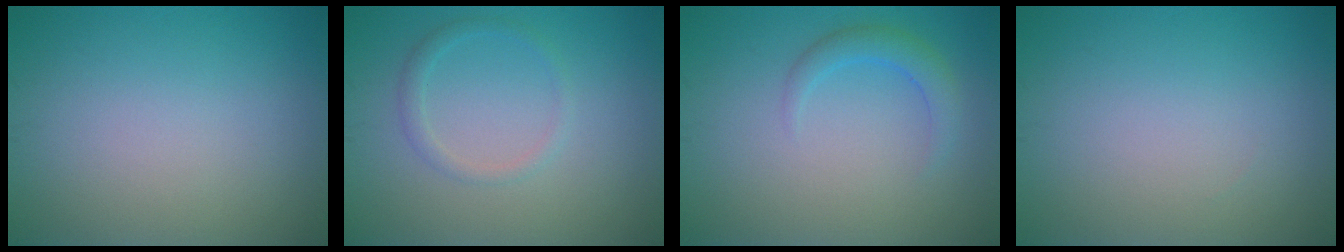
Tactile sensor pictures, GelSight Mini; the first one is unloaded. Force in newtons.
{"total": 1.4, "press": 1.4, "slide": 0.0}
{"total": 2.1, "press": 2.1, "slide": 0.3}
{"total": 0.0}